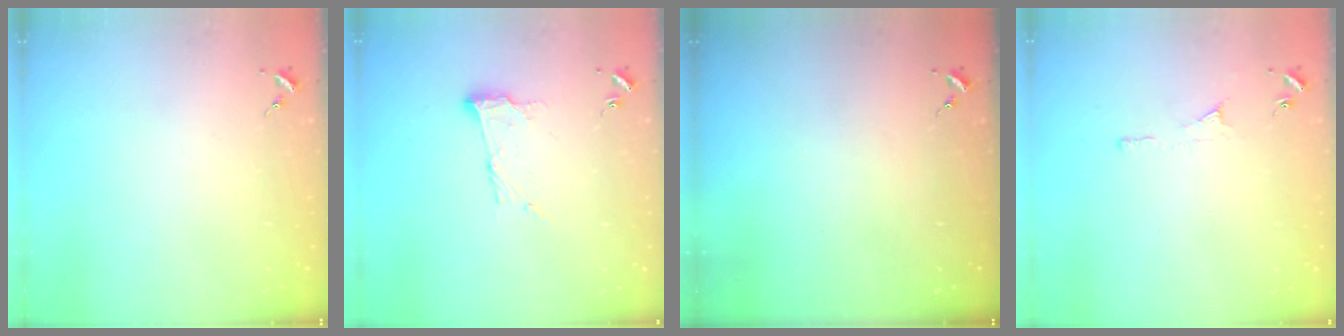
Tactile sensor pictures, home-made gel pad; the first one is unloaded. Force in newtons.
{"total": 10.7, "press": 10.7, "slide": 0.3}
{"total": 0.0}
{"total": 3.9, "press": 3.9, "slide": 0.4}